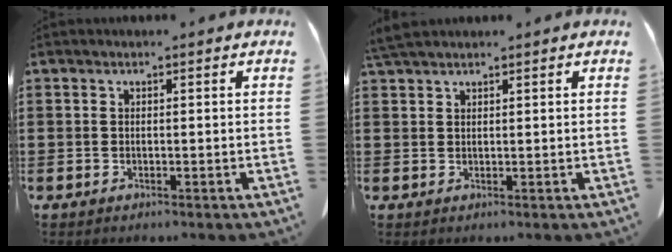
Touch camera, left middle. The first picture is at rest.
{"total": 2.4, "force": [2.0, 0.4, 1.2], "torque": [-0.029, 0.001, 0.041]}